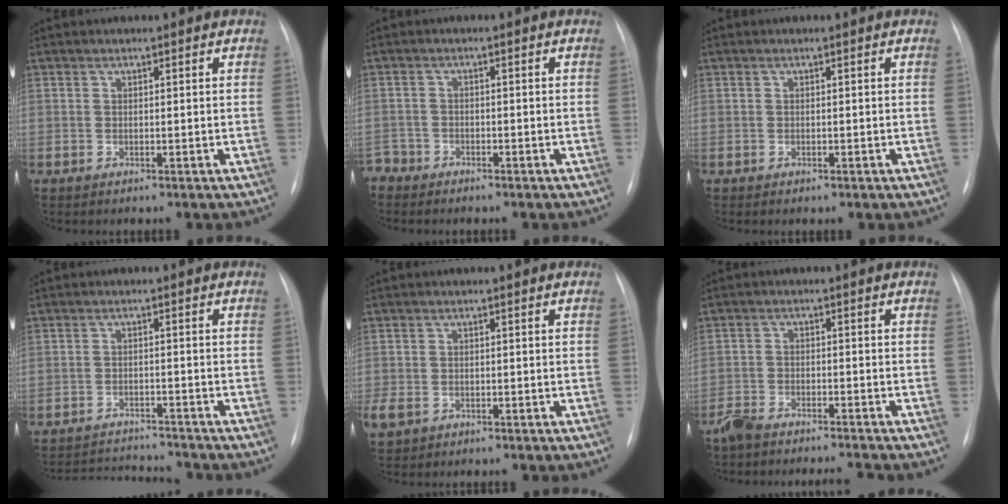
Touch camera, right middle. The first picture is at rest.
{"total": 2.7, "force": [-2.4, 1.3, -0.5], "torque": [0.008, 0.003, -0.046]}
{"total": 0.6, "force": [-0.3, 0.3, 0.4], "torque": [-0.006, 0.000, -0.001]}
{"total": 8.2, "force": [-8.2, 0.2, 1.1], "torque": [-0.019, 0.002, -0.126]}
{"total": 3.4, "force": [-1.6, 2.5, 1.6], "torque": [-0.039, -0.002, -0.023]}
{"total": 6.4, "force": [-6.1, 0.5, 1.9], "torque": [-0.030, -0.010, -0.101]}